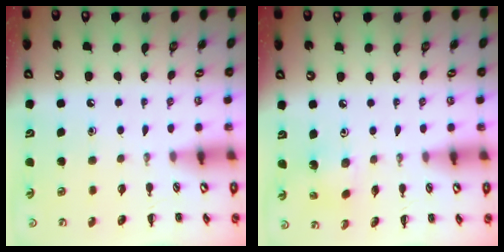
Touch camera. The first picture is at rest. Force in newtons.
{"total": 1.8, "press": 1.7, "slide": 0.5}